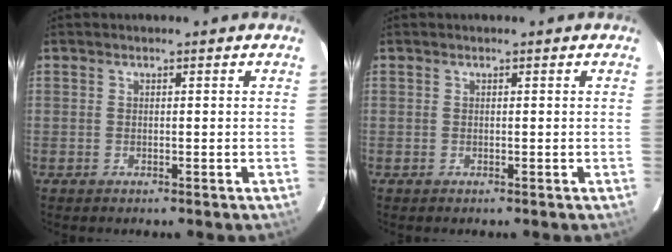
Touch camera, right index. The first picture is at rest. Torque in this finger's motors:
{"motor_torque": [0.01, 0.04, 0.00, 0.00]}